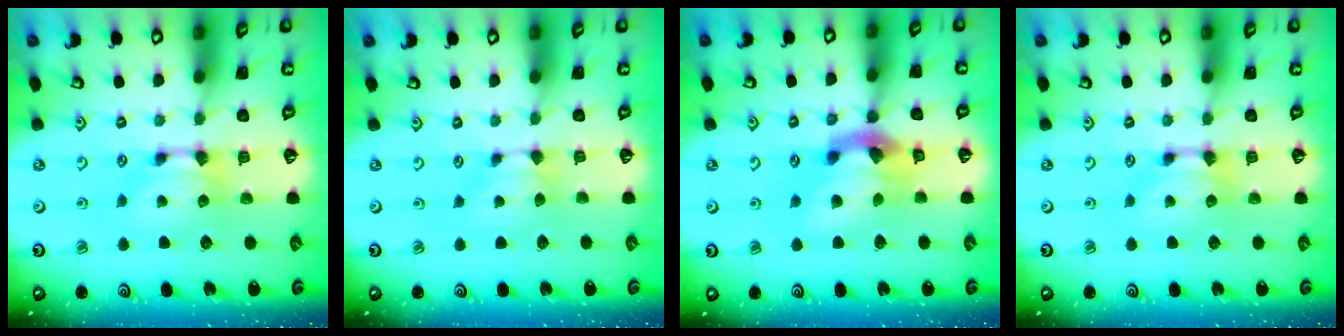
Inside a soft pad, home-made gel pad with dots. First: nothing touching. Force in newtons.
{"total": 1.1, "press": 0.7, "slide": 0.8}
{"total": 6.4, "press": 6.0, "slide": 2.2}
{"total": 0.0}